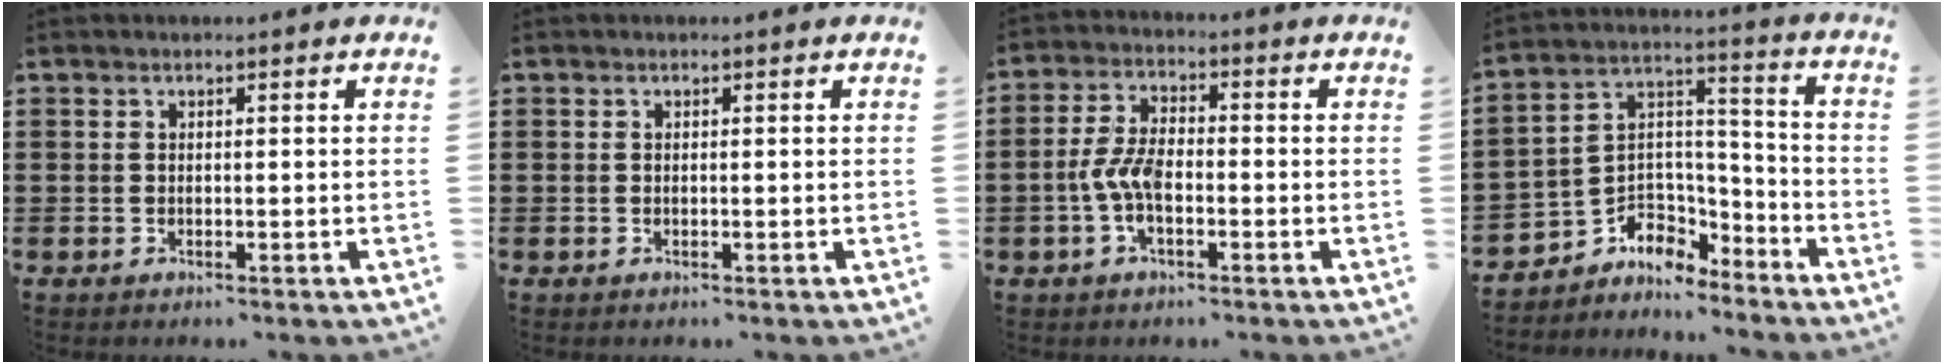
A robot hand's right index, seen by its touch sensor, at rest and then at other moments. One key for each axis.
{"total": 0.0}
{"total": 5.8, "fx": -1.7, "fy": 2.6, "fz": 4.9, "tx": -0.120, "ty": -0.006, "tz": -0.038}
{"total": 4.8, "fx": -3.1, "fy": 3.7, "fz": 0.2, "tx": -0.026, "ty": -0.004, "tz": -0.065}